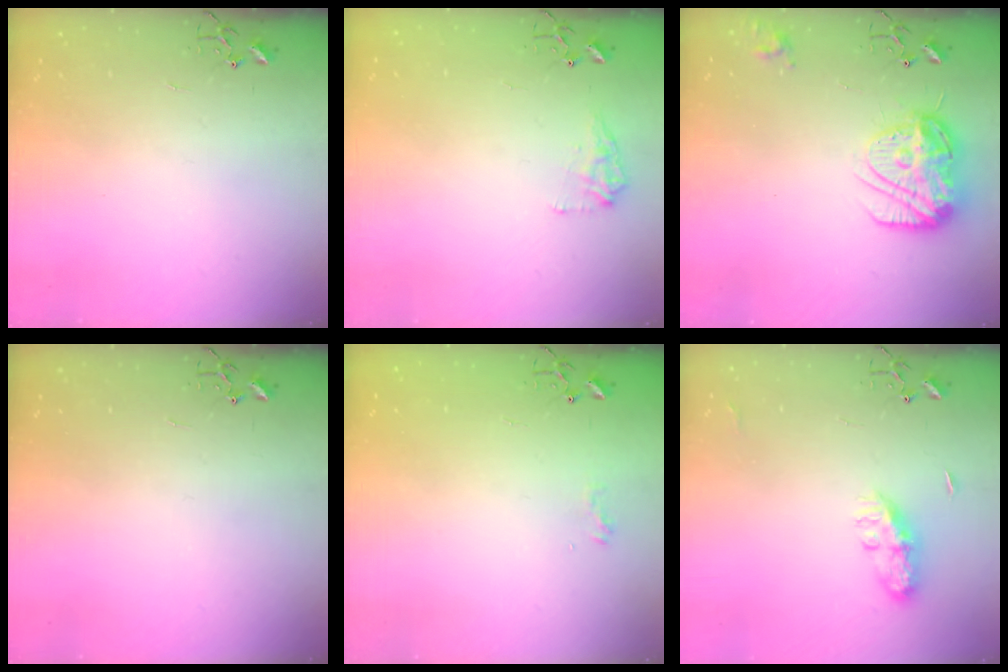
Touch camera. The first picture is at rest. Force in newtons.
{"total": 8.9, "press": 8.9, "slide": 0.4}
{"total": 15.6, "press": 15.6, "slide": 1.5}
{"total": 0.0}
{"total": 7.1, "press": 7.1, "slide": 0.7}
{"total": 8.4, "press": 8.4, "slide": 0.1}